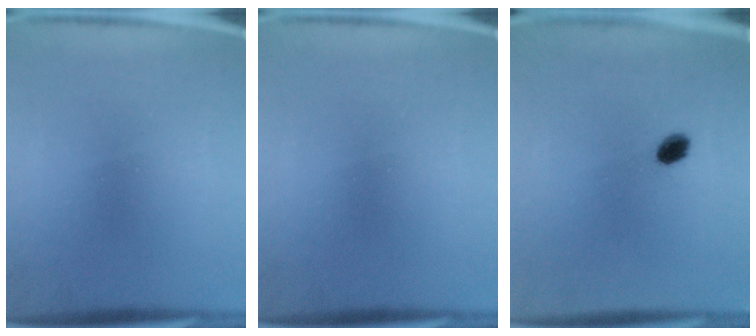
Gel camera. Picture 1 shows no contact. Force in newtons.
{"total": 0.0}
{"total": 2.9}